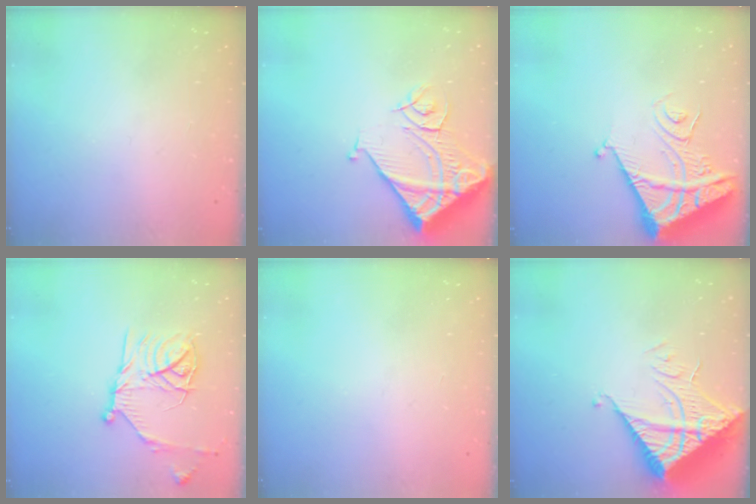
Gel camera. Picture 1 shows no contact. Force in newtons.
{"total": 13.6, "press": 13.6, "slide": 1.6}
{"total": 10.0, "press": 9.9, "slide": 1.3}
{"total": 17.1, "press": 17.1, "slide": 1.1}
{"total": 0.0}
{"total": 12.1, "press": 12.0, "slide": 1.3}